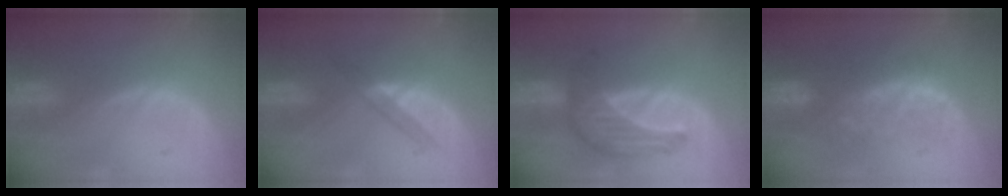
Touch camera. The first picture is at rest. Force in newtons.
{"total": 2.9, "press": 2.8, "slide": 1.0}
{"total": 7.0, "press": 6.9, "slide": 0.5}
{"total": 8.3, "press": 7.9, "slide": 2.5}